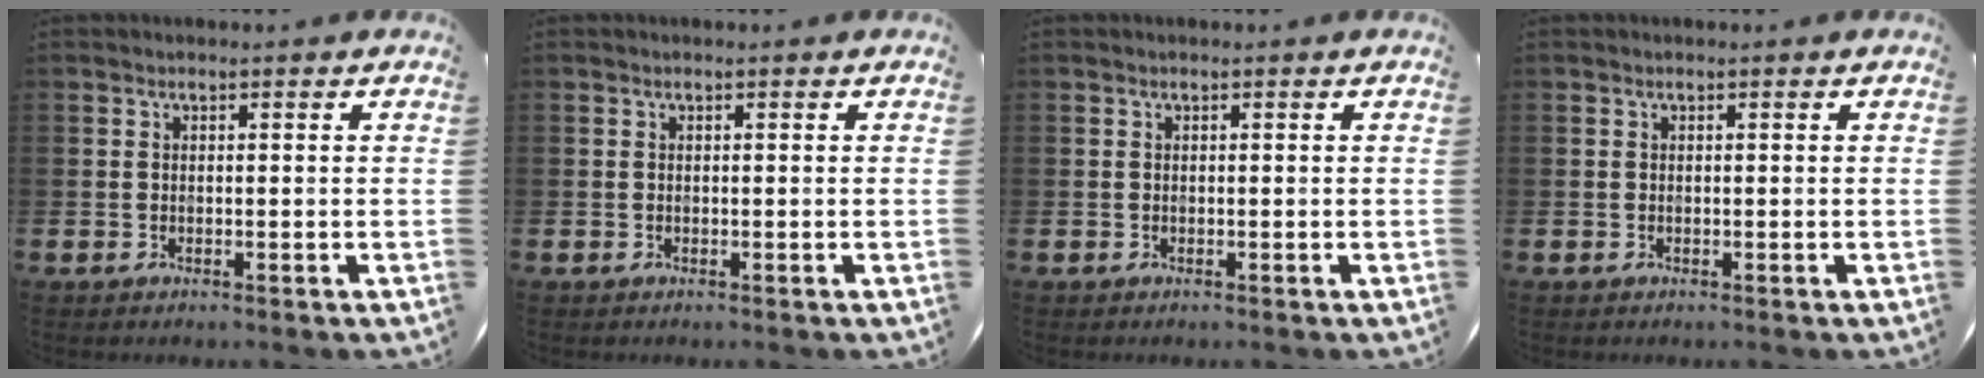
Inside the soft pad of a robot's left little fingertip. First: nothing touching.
{"total": 0.0}
{"total": 0.0}
{"total": 0.0}